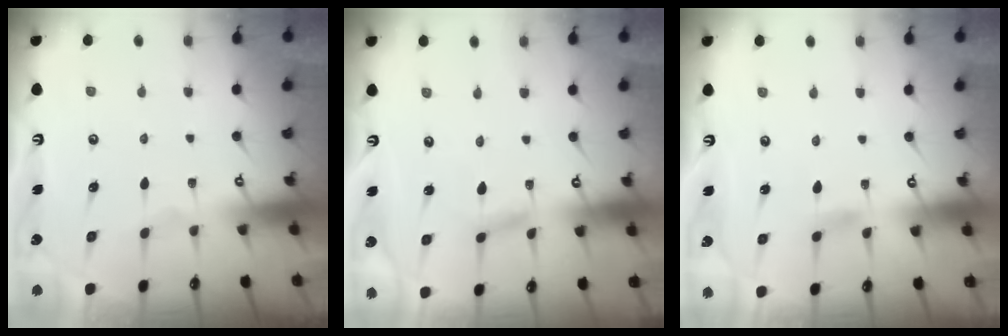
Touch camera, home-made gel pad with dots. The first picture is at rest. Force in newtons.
{"total": 2.7, "press": 2.7, "slide": 0.1}
{"total": 2.6, "press": 2.5, "slide": 0.3}